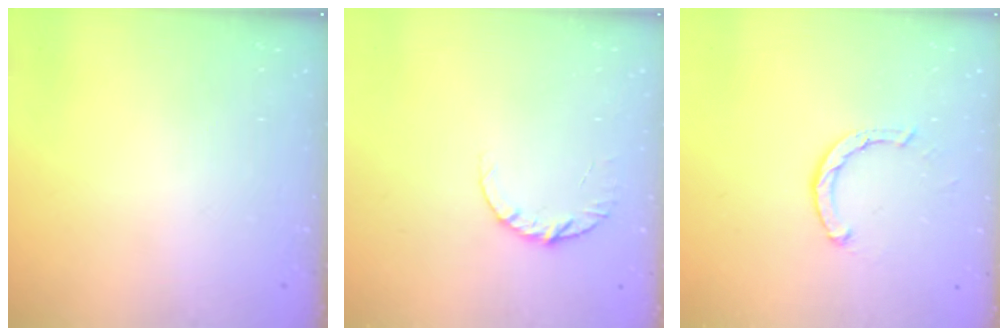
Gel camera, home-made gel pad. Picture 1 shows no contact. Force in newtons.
{"total": 6.3, "press": 6.3, "slide": 0.6}
{"total": 2.1, "press": 2.1, "slide": 0.1}